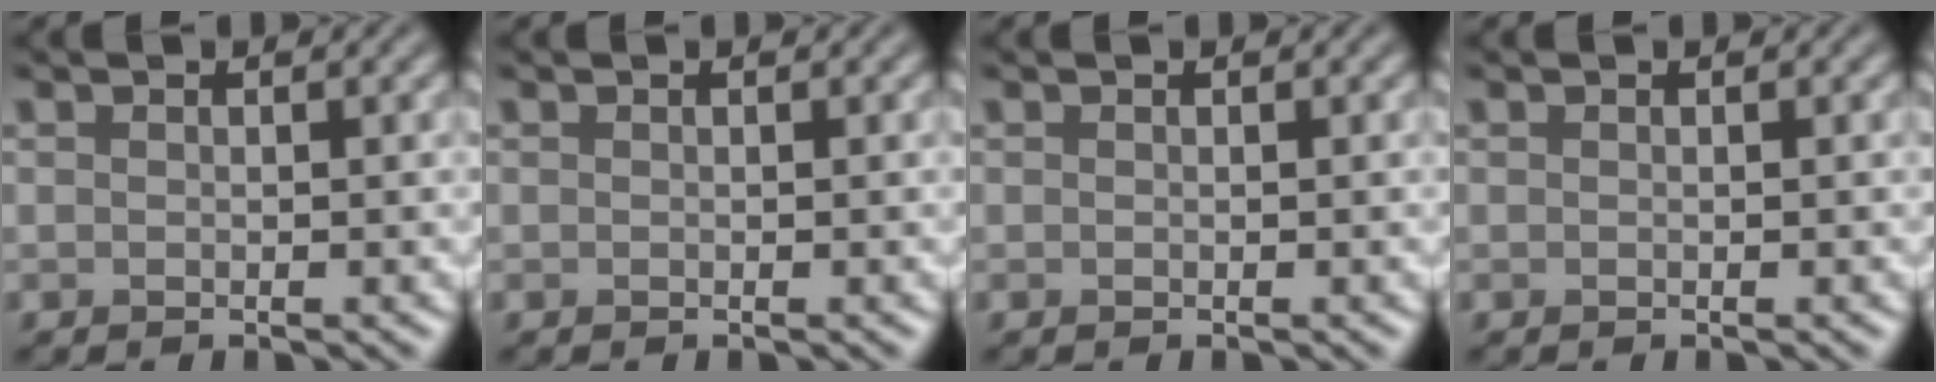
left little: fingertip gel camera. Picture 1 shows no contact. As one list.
[{"total": 0.0}, {"total": 0.0}, {"total": 0.0}]